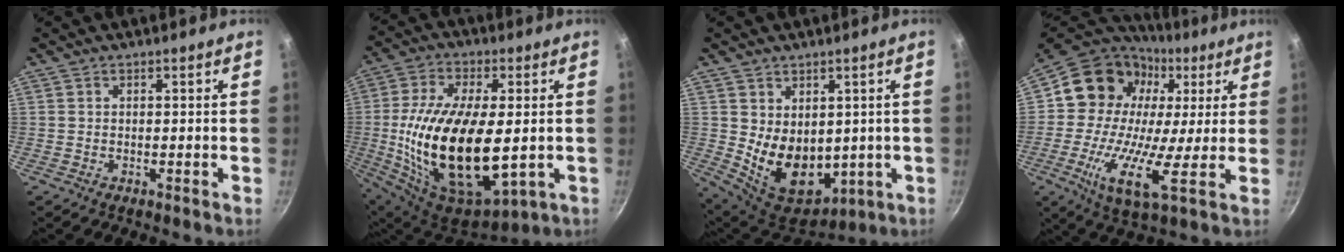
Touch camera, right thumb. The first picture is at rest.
{"total": 25.1, "force": [-1.4, 12.0, 22.0], "torque": [-0.418, -0.002, -0.010]}
{"total": 11.6, "force": [1.9, 8.3, 7.9], "torque": [-0.101, -0.041, 0.062]}
{"total": 20.4, "force": [2.9, 13.4, 15.1], "torque": [-0.253, 0.010, 0.024]}